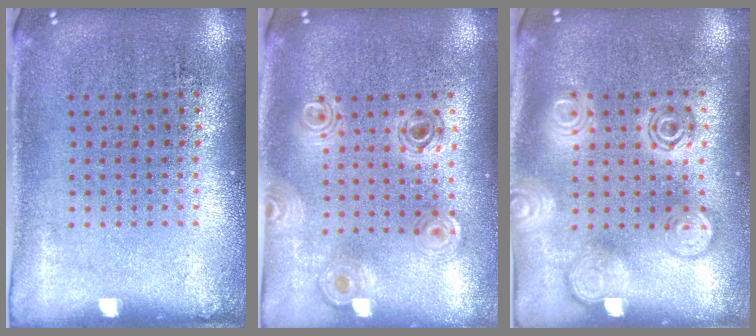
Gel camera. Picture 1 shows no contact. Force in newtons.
{"total": 0.8, "press": 0.8, "slide": 0.1}
{"total": 2.0, "press": 2.0, "slide": 0.2}